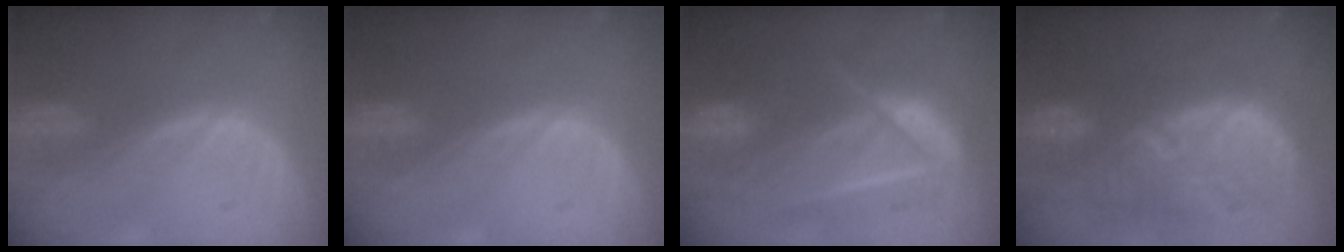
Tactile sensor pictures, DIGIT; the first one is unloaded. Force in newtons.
{"total": 0.0}
{"total": 8.2, "press": 7.8, "slide": 2.5}
{"total": 12.3, "press": 11.2, "slide": 5.1}